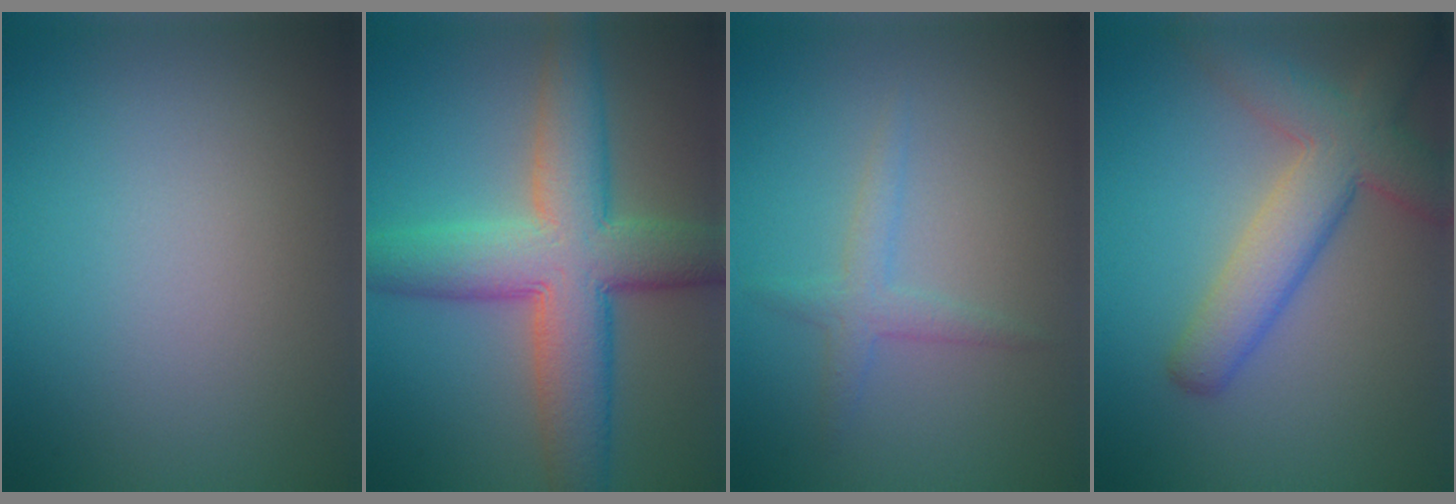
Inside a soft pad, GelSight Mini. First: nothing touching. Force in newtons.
{"total": 9.5, "press": 9.5, "slide": 0.6}
{"total": 1.8, "press": 1.8, "slide": 0.1}
{"total": 6.3, "press": 6.3, "slide": 0.4}